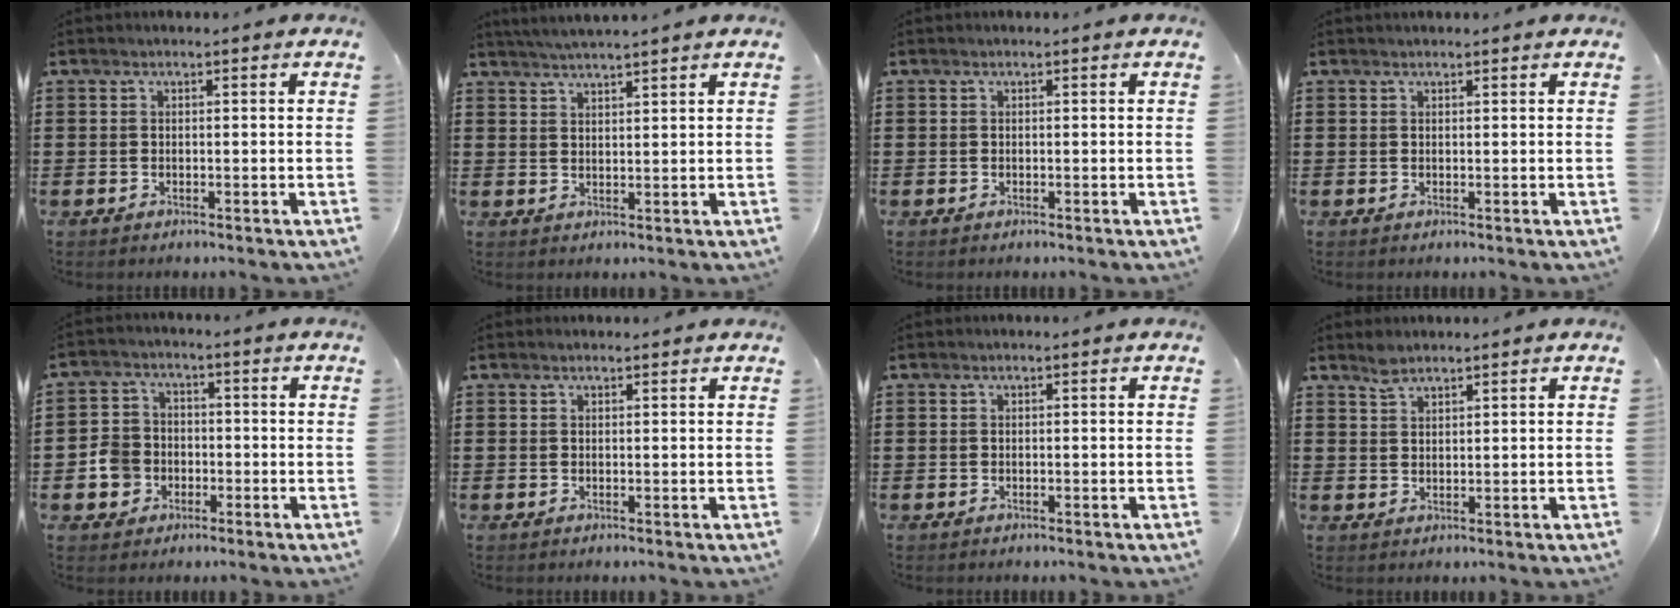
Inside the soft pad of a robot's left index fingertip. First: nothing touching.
{"total": 2.7, "force": [2.6, -0.6, 0.5], "torque": [-0.016, -0.005, 0.048]}
{"total": 0.0}
{"total": 0.6, "force": [0.6, 0.0, 0.2], "torque": [-0.005, 0.000, 0.012]}
{"total": 5.4, "force": [-1.7, 4.8, 1.8], "torque": [-0.056, 0.010, -0.035]}
{"total": 0.7, "force": [0.6, 0.1, 0.1], "torque": [-0.004, 0.000, 0.013]}
{"total": 0.0}
{"total": 2.3, "force": [2.0, 0.6, 0.8], "torque": [-0.019, 0.000, 0.039]}